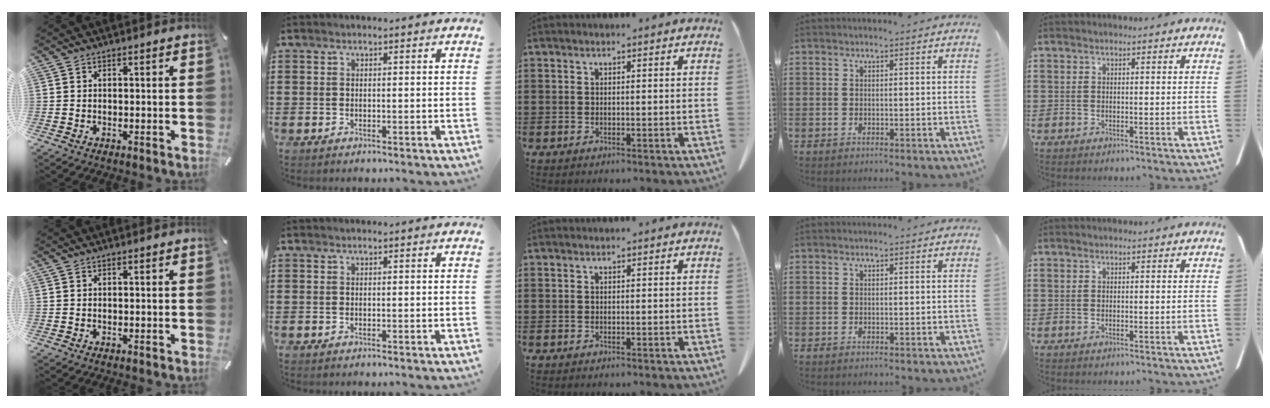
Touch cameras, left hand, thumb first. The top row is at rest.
{}